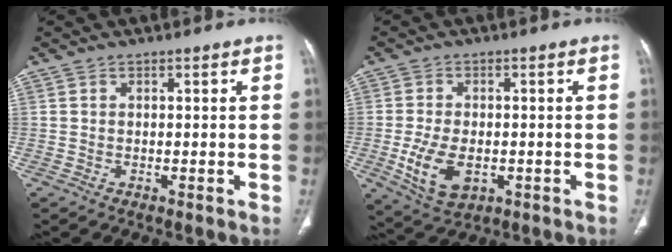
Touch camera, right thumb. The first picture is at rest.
{"total": 8.9, "force": [-2.2, 5.3, 6.8], "torque": [-0.125, -0.004, -0.027]}